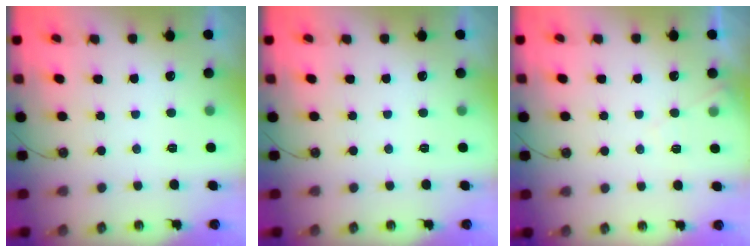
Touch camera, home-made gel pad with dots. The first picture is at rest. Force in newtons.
{"total": 0.0}
{"total": 5.4, "press": 5.3, "slide": 0.8}